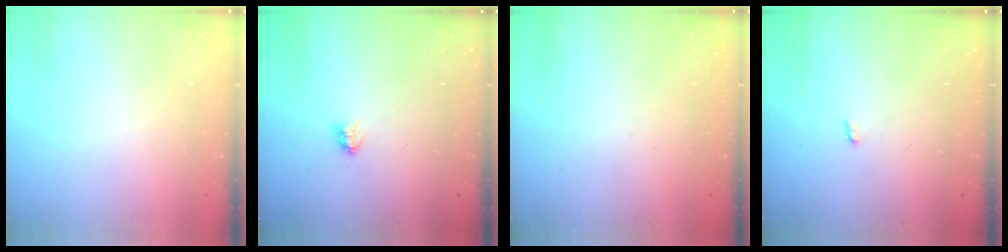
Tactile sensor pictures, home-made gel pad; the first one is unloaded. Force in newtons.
{"total": 2.9, "press": 2.9, "slide": 0.3}
{"total": 0.0}
{"total": 1.2, "press": 1.2, "slide": 0.2}